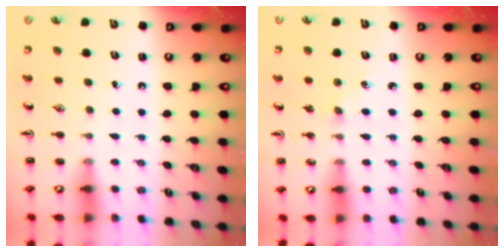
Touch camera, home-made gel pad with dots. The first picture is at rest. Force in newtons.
{"total": 2.0, "press": 2.0, "slide": 0.3}